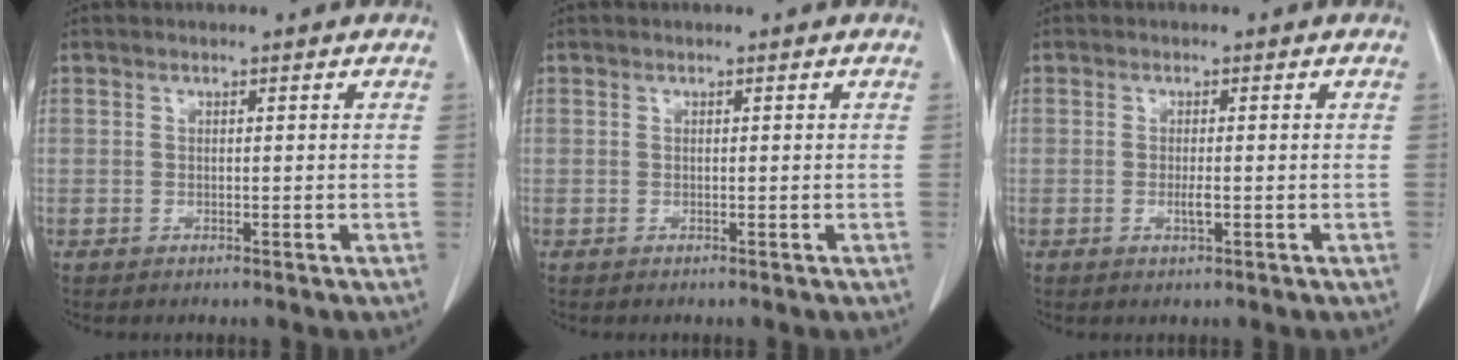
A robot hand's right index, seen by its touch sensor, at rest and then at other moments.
{"total": 0.0}
{"total": 1.6, "force": [-0.4, 0.2, 1.6], "torque": [-0.031, -0.004, -0.006]}